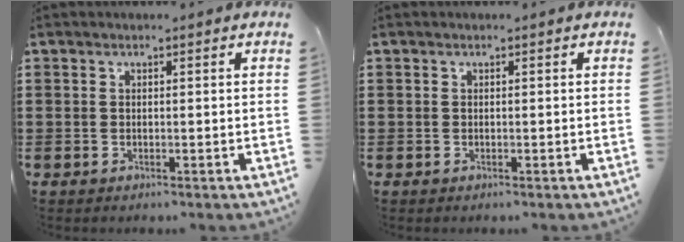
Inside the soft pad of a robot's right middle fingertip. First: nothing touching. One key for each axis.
{"total": 0.0}